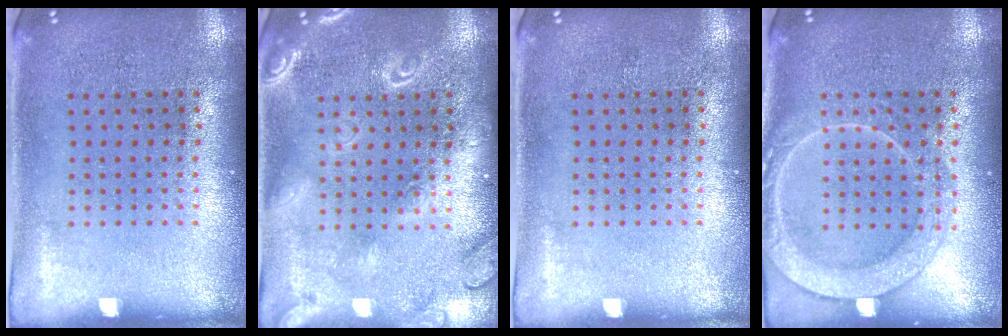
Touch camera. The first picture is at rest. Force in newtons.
{"total": 2.1, "press": 2.1, "slide": 0.2}
{"total": 0.0}
{"total": 3.1, "press": 3.1, "slide": 0.4}